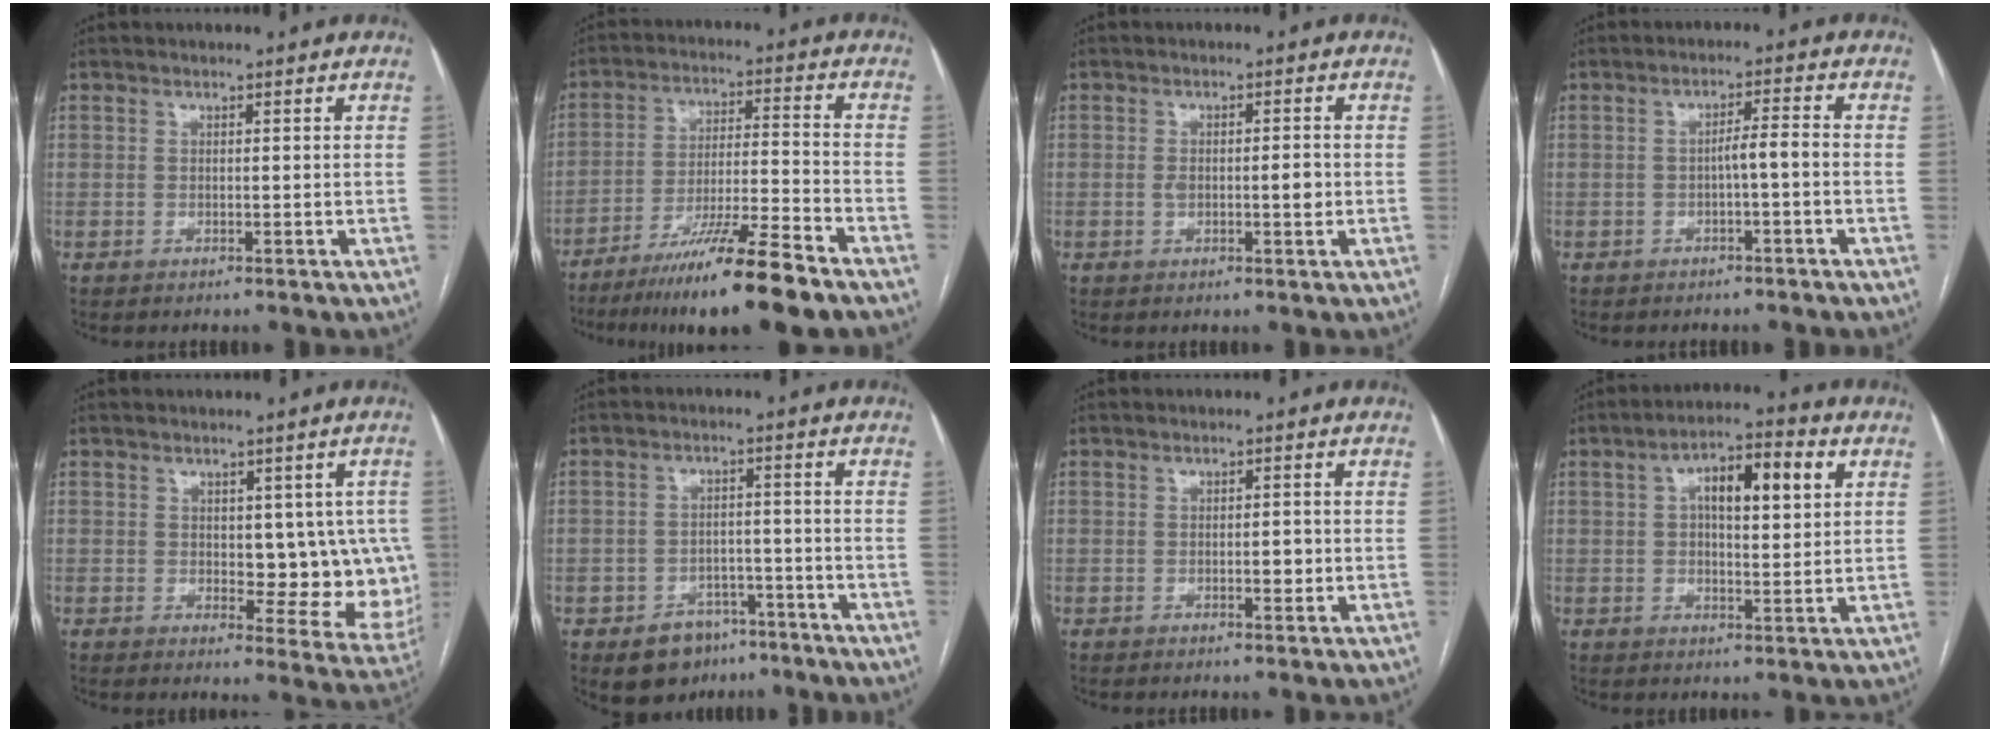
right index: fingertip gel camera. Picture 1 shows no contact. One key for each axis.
{"total": 15.2, "fx": -10.9, "fy": -0.5, "fz": 10.6, "tx": -0.179, "ty": -0.031, "tz": -0.186}
{"total": 3.5, "fx": -0.3, "fy": 1.3, "fz": 3.3, "tx": -0.063, "ty": 0.005, "tz": 0.000}
{"total": 3.0, "fx": -1.0, "fy": 0.1, "fz": 2.9, "tx": -0.043, "ty": 0.008, "tz": -0.017}
{"total": 10.1, "fx": 0.9, "fy": 5.3, "fz": 8.6, "tx": -0.078, "ty": 0.001, "tz": 0.021}
{"total": 7.0, "fx": -4.5, "fy": 4.7, "fz": 2.5, "tx": -0.036, "ty": 0.010, "tz": -0.061}
{"total": 1.9, "fx": -0.3, "fy": 0.9, "fz": 1.7, "tx": -0.025, "ty": 0.000, "tz": -0.001}
{"total": 9.8, "fx": 2.9, "fy": 3.1, "fz": 8.8, "tx": -0.146, "ty": 0.025, "tz": 0.043}